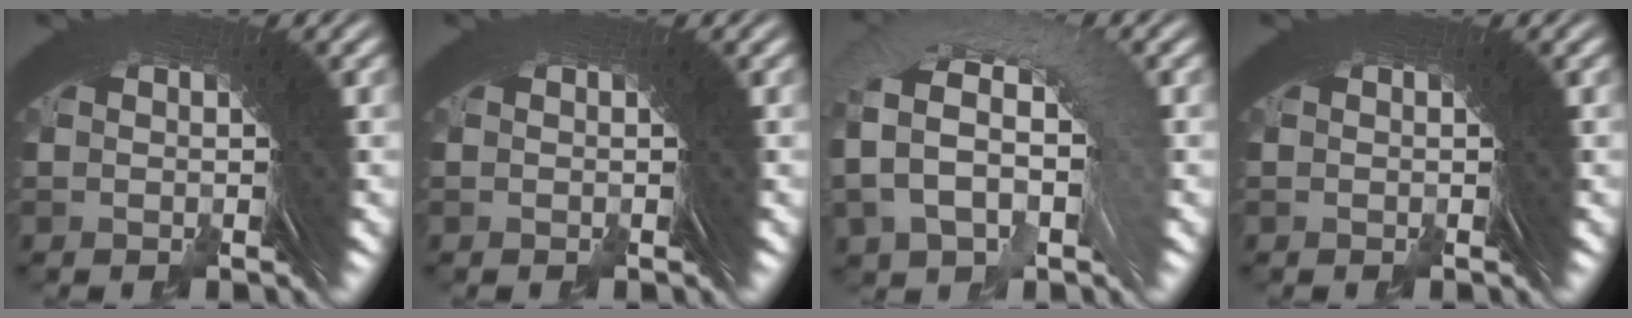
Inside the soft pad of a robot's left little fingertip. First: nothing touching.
{"total": 0.7, "force": [-0.4, -0.4, -0.4], "torque": [0.008, 0.002, -0.008]}
{"total": 6.6, "force": [0.7, 4.0, 5.1], "torque": [-0.088, 0.017, 0.006]}
{"total": 0.0}